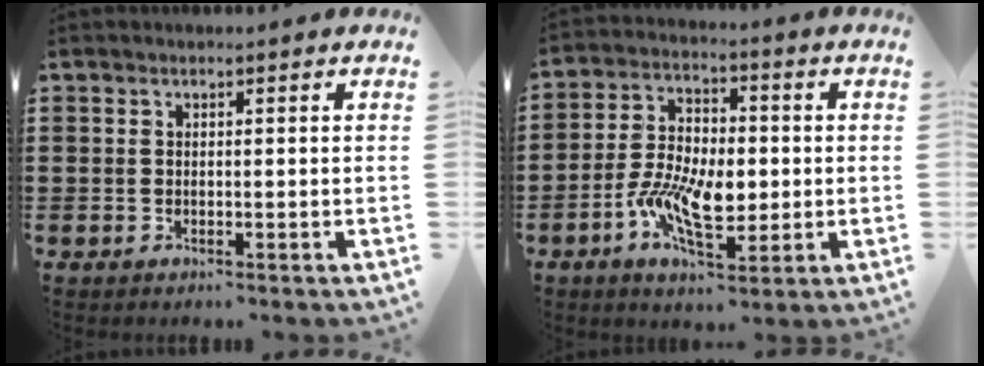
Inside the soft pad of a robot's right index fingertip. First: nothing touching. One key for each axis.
{"total": 10.3, "fx": -2.4, "fy": 5.3, "fz": 8.5, "tx": -0.183, "ty": 0.001, "tz": -0.044}